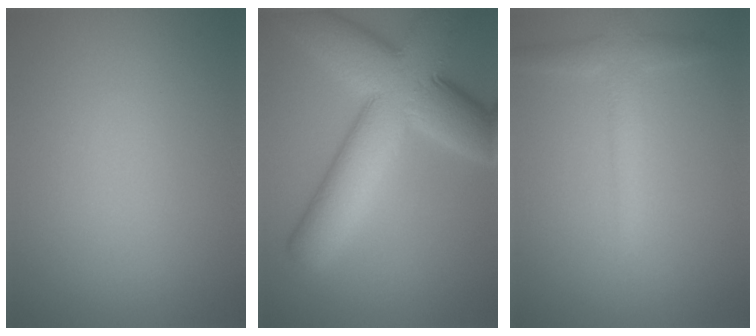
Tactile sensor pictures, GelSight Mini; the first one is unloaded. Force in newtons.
{"total": 11.6, "press": 11.6, "slide": 0.4}
{"total": 2.5, "press": 2.5, "slide": 0.1}